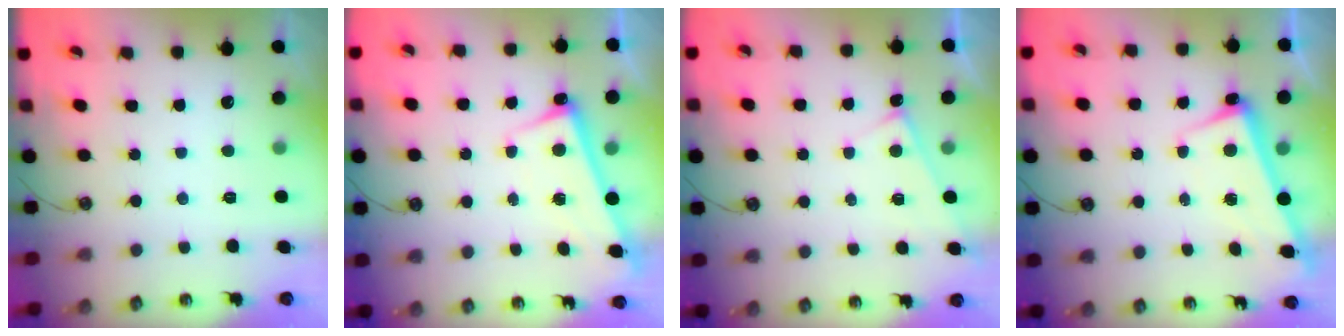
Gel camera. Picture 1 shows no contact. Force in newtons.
{"total": 2.8, "press": 2.8, "slide": 0.5}
{"total": 5.1, "press": 5.1, "slide": 0.3}
{"total": 2.7, "press": 2.5, "slide": 1.0}